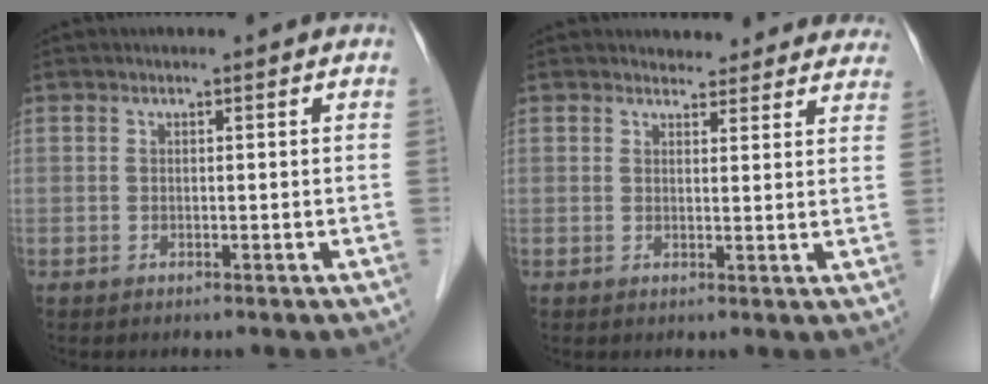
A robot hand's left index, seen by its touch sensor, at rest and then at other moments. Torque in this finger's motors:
{"motor_torque": [0.94, -1.20, 0.12, -0.02]}